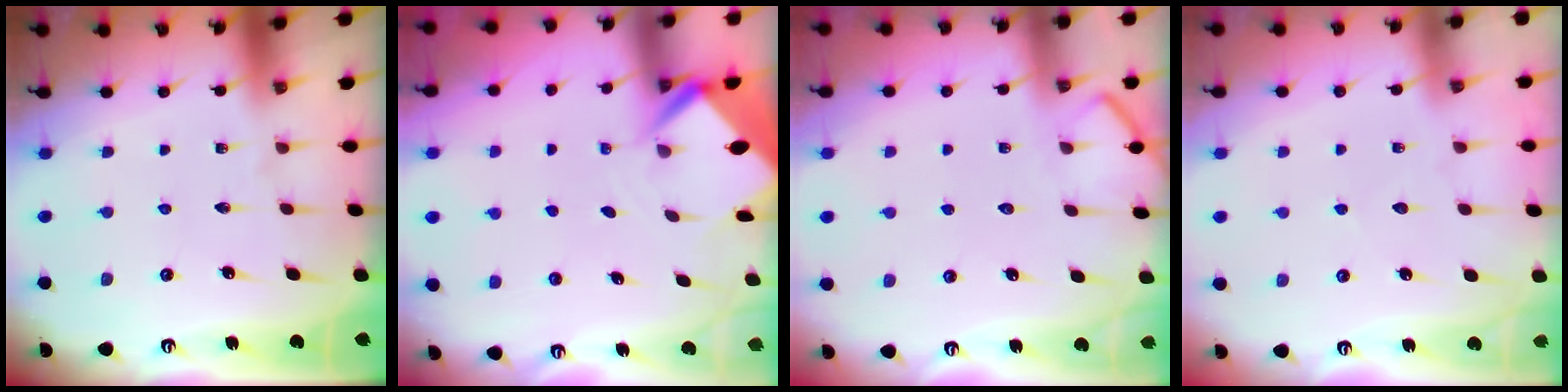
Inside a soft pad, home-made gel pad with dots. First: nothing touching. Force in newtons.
{"total": 3.6, "press": 3.6, "slide": 0.2}
{"total": 5.2, "press": 5.1, "slide": 0.5}
{"total": 2.3, "press": 2.3, "slide": 0.3}